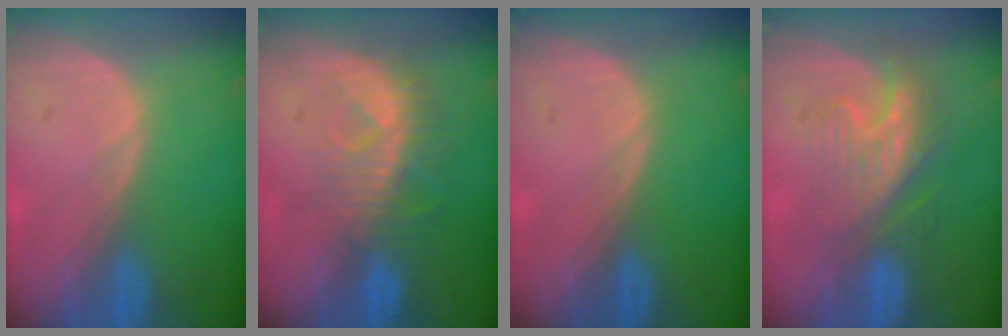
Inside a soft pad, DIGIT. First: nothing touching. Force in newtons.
{"total": 8.2, "press": 7.4, "slide": 3.5}
{"total": 0.0}
{"total": 8.6, "press": 7.6, "slide": 4.0}